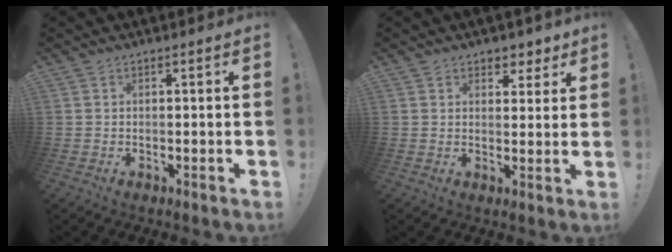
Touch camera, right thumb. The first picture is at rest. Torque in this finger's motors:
{"motor_torque": [0.18, 0.84, -0.26, 0.24, 0.00]}